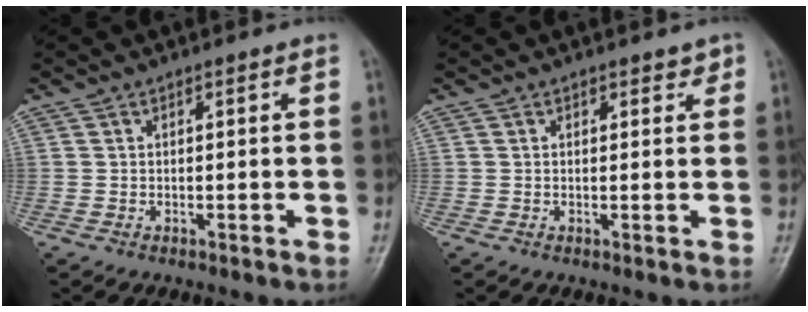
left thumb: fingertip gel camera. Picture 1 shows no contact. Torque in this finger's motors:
{"motor_torque": [-0.08, -0.03, 0.21, 0.00, 0.01]}